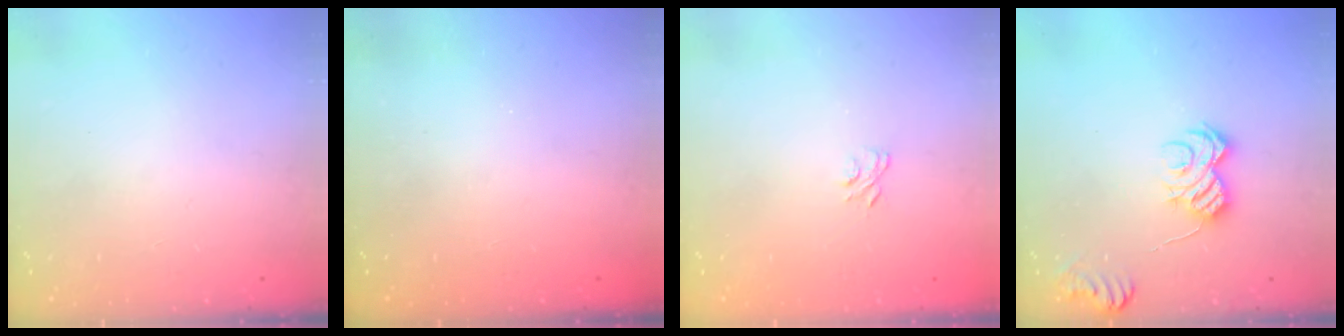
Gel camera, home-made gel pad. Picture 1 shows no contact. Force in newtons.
{"total": 2.4, "press": 2.3, "slide": 0.7}
{"total": 5.2, "press": 5.1, "slide": 1.3}
{"total": 8.2, "press": 8.2, "slide": 0.8}